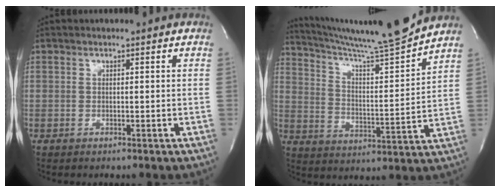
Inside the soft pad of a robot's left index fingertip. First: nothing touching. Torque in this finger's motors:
{"motor_torque": [0.25, -0.33, 0.13, 0.08]}